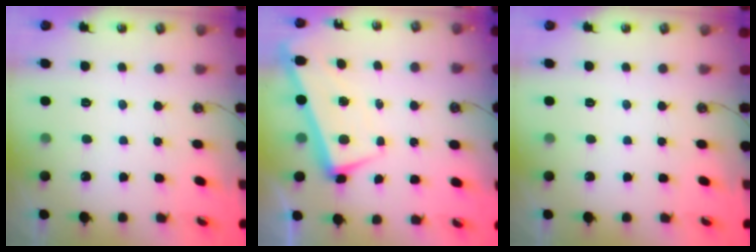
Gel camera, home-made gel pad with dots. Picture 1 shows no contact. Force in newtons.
{"total": 1.5, "press": 0.5, "slide": 1.4}
{"total": 0.0}